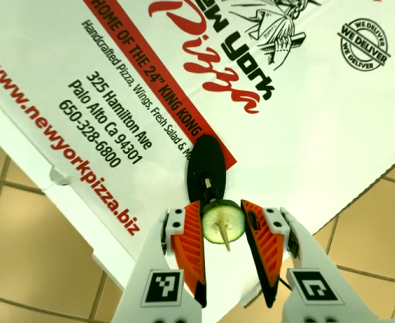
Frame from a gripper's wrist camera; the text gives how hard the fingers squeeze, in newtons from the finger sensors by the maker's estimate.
{"total": 8.5, "left": 8.3, "right": 8.8}